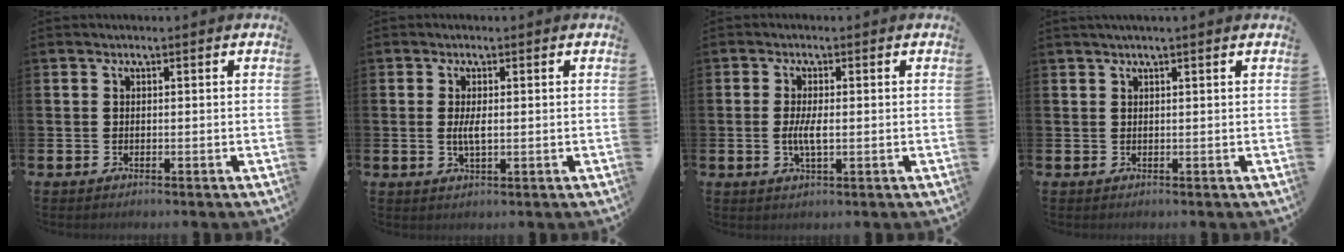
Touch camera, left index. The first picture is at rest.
{"total": 2.4, "force": [0.1, 0.9, 2.3], "torque": [-0.044, 0.002, 0.000]}
{"total": 3.1, "force": [-0.2, 1.0, 2.9], "torque": [-0.054, 0.000, -0.005]}
{"total": 1.0, "force": [0.8, -0.1, 0.6], "torque": [-0.010, 0.001, 0.014]}